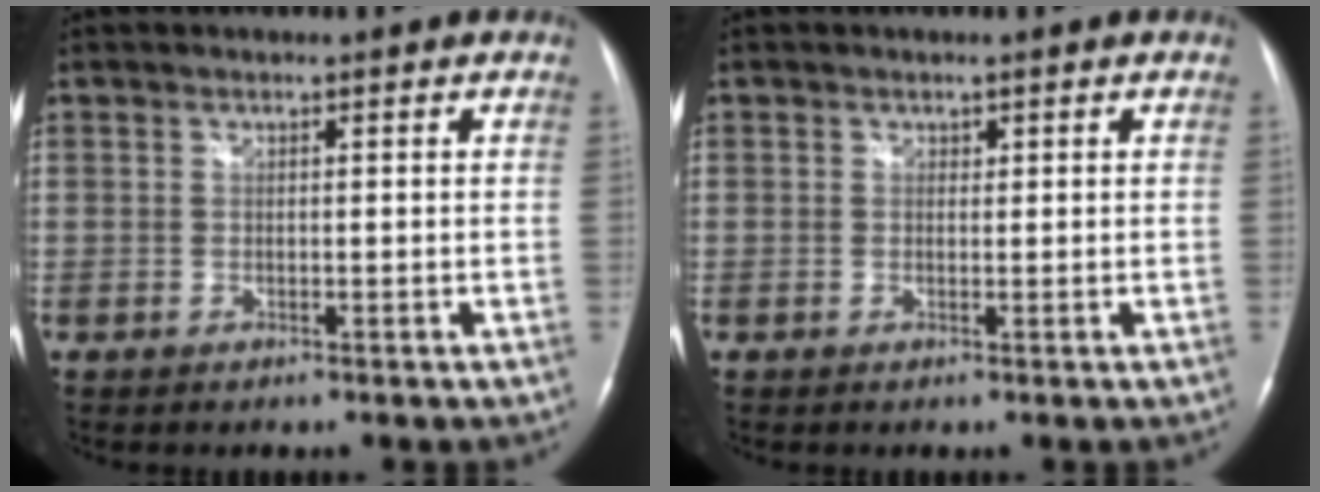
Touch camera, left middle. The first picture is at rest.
{"total": 0.5, "force": [0.3, 0.4, 0.1], "torque": [0.004, -0.001, 0.003]}